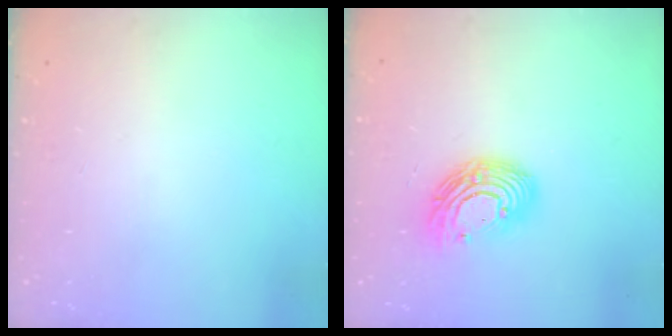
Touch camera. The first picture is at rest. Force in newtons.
{"total": 12.9, "press": 12.9, "slide": 0.4}